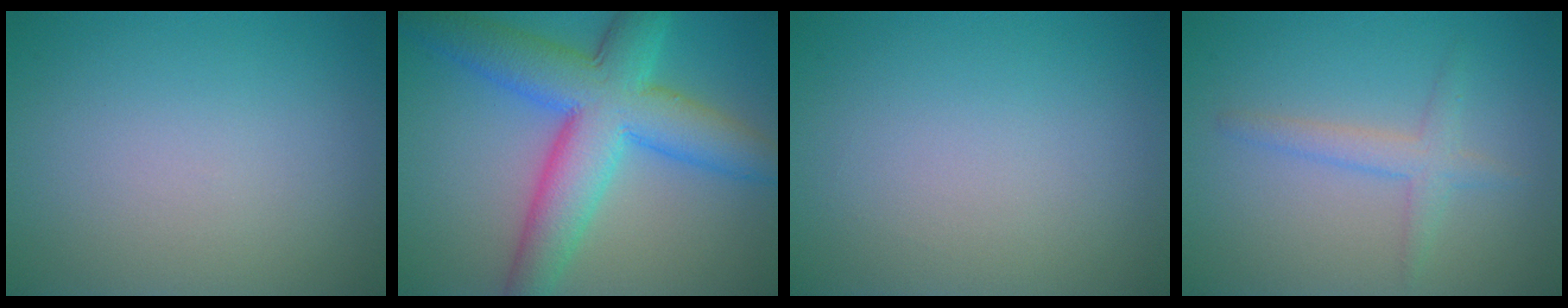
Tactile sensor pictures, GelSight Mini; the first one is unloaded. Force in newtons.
{"total": 9.9, "press": 9.9, "slide": 0.4}
{"total": 0.0}
{"total": 2.2, "press": 2.2, "slide": 0.0}